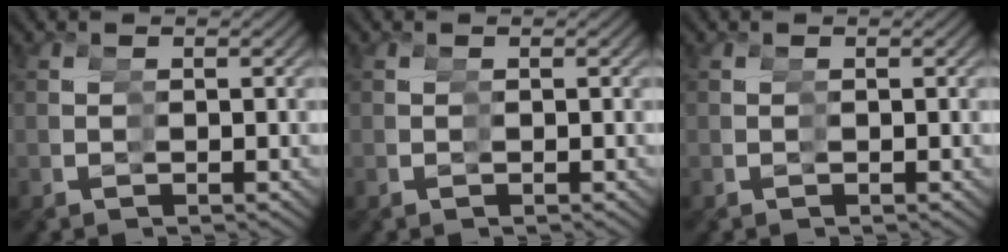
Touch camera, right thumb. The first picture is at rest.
{"total": 0.0}
{"total": 0.0}